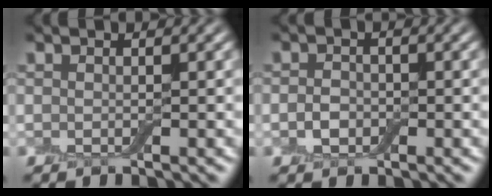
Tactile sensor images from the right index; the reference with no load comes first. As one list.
[{"total": 1.5, "force": [-0.5, 1.2, 0.8], "torque": [-0.017, 0.001, -0.014]}]